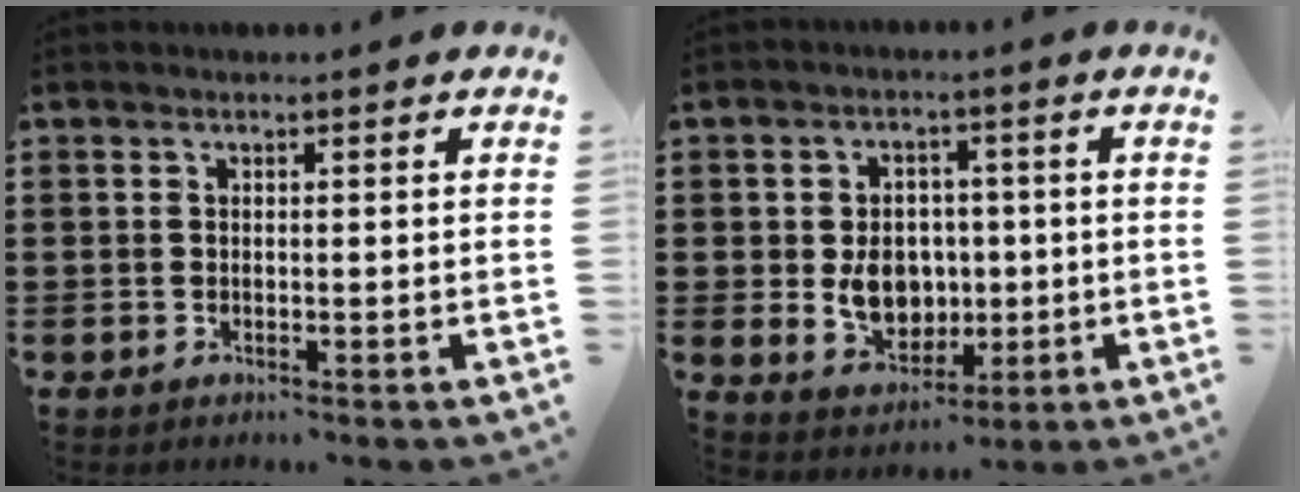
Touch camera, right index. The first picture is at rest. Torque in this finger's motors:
{"motor_torque": [1.41, 0.73, 0.40, 0.04]}